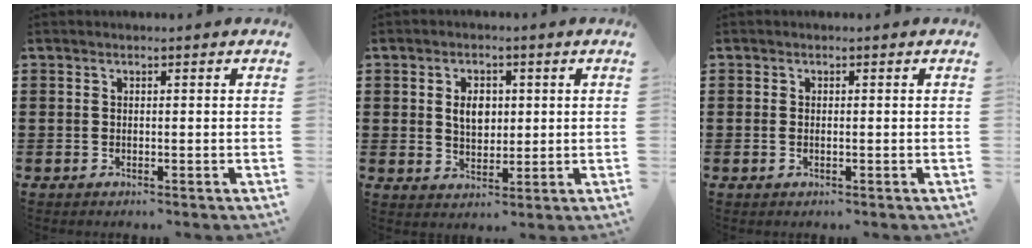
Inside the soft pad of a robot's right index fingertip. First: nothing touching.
{"total": 4.3, "force": [0.7, 2.9, 3.1], "torque": [-0.060, 0.009, 0.008]}
{"total": 0.8, "force": [-0.1, 0.3, 0.7], "torque": [-0.016, -0.001, -0.003]}